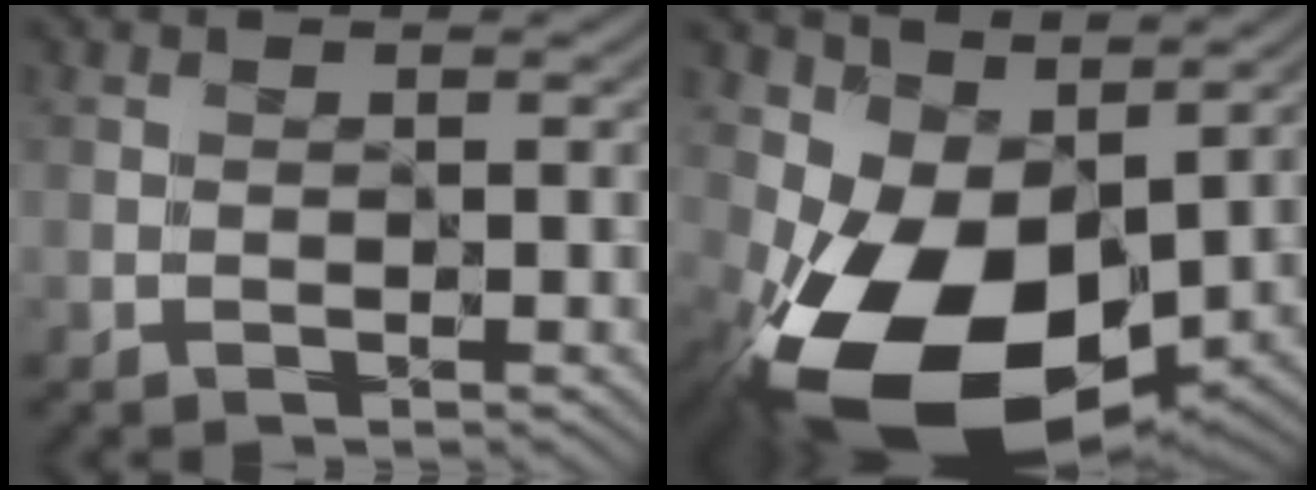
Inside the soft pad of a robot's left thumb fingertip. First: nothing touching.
{"total": 13.2, "force": [-0.2, 8.3, 10.2], "torque": [-0.206, -0.033, 0.005]}